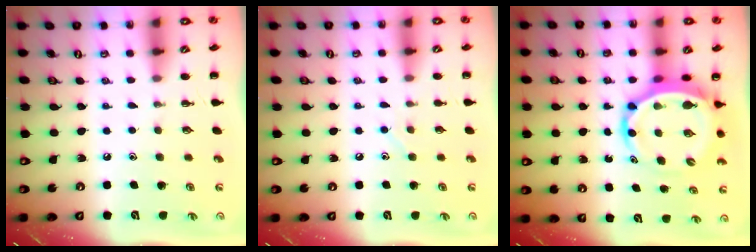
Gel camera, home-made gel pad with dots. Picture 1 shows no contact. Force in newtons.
{"total": 5.1, "press": 4.9, "slide": 1.4}
{"total": 8.4, "press": 8.1, "slide": 2.4}